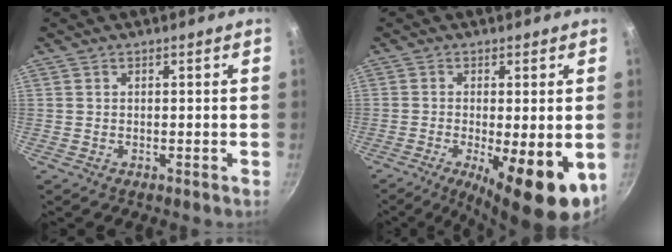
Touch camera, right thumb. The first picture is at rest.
{"total": 13.2, "force": [-3.8, 3.8, 12.0], "torque": [-0.170, -0.013, -0.049]}